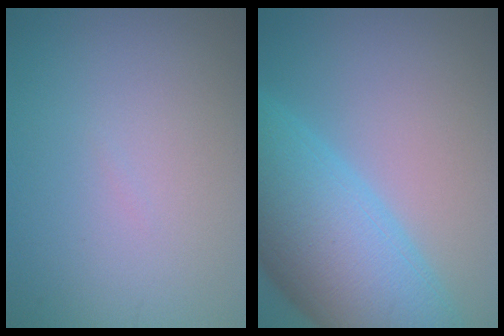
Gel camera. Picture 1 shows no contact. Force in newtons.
{"total": 12.3, "press": 12.3, "slide": 0.5}